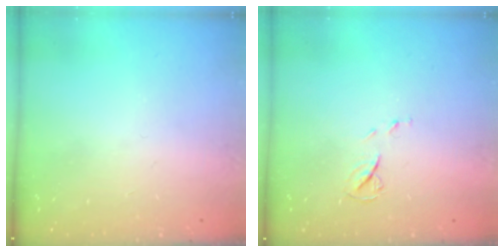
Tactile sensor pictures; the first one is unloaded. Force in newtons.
{"total": 5.7, "press": 5.6, "slide": 0.5}